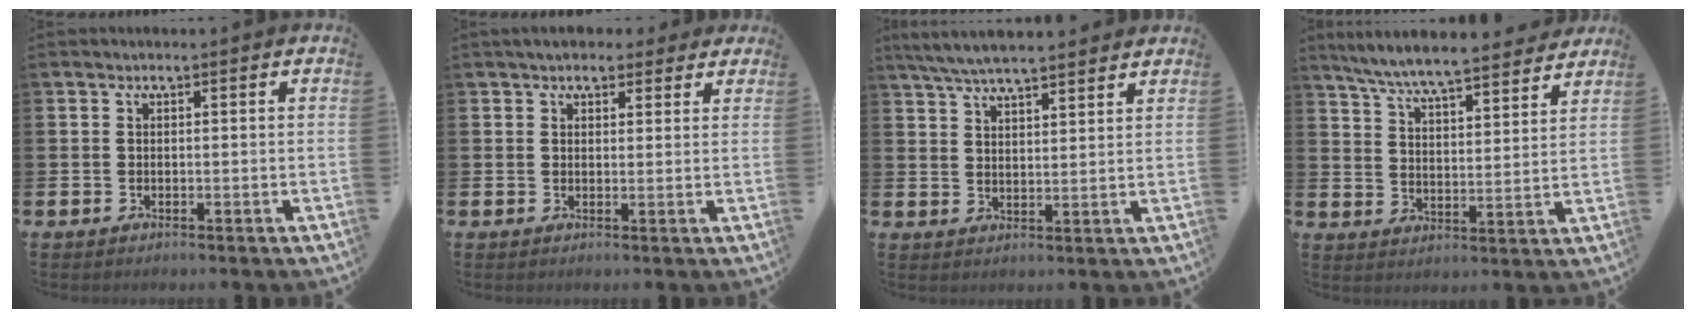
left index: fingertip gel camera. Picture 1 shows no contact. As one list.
[{"total": 4.1, "force": [3.7, 1.7, 0.6], "torque": [-0.015, -0.009, 0.068]}, {"total": 5.9, "force": [5.6, 0.7, 1.7], "torque": [-0.056, -0.018, 0.105]}, {"total": 7.1, "force": [6.8, 0.3, 2.0], "torque": [-0.069, -0.043, 0.121]}]